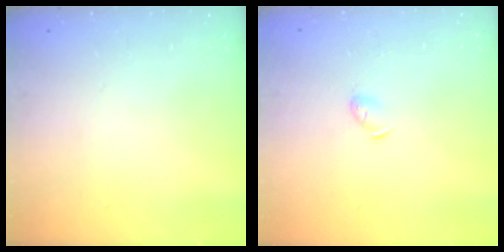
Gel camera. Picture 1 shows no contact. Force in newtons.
{"total": 3.8, "press": 3.7, "slide": 0.9}